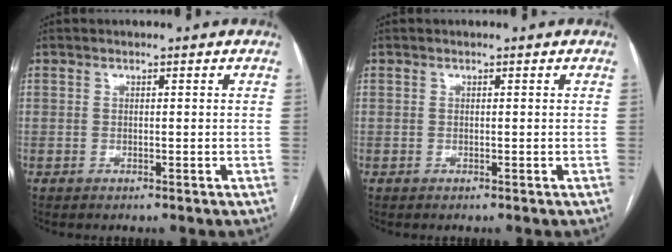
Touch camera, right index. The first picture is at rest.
{"total": 0.0}